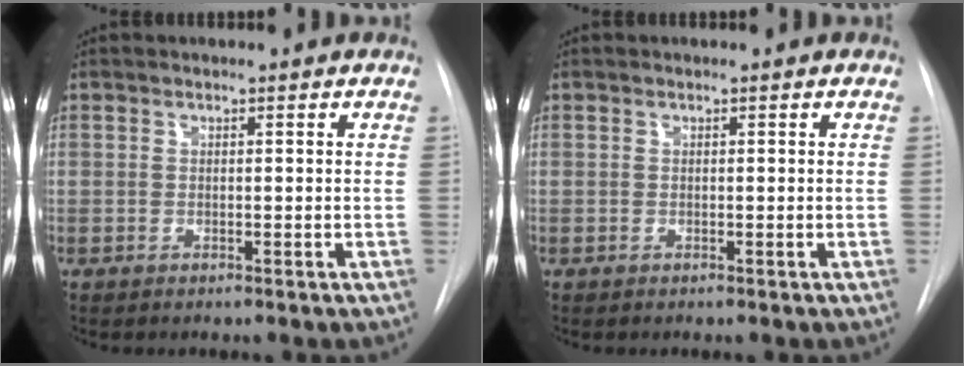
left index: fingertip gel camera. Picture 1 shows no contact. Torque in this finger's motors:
{"motor_torque": [-0.25, 0.26, 0.01, 0.00]}